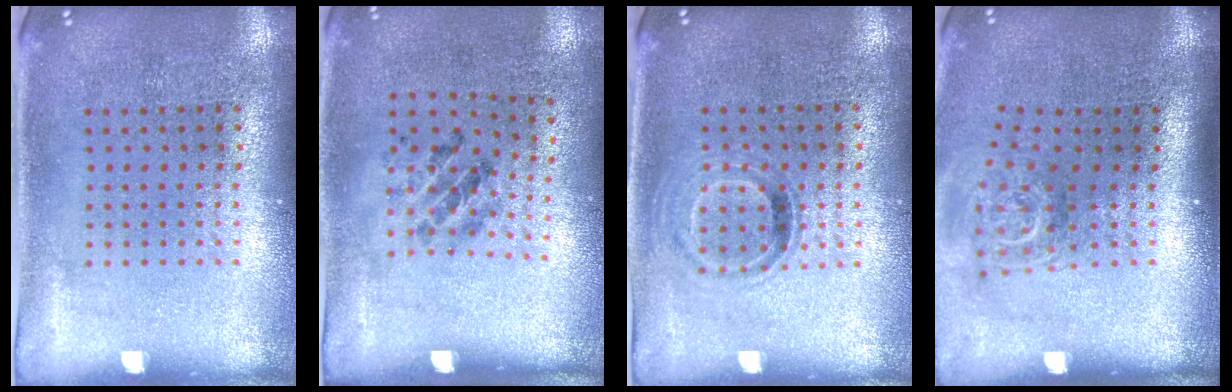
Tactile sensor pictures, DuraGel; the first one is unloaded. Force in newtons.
{"total": 1.4, "press": 0.7, "slide": 1.2}
{"total": 0.8, "press": 0.7, "slide": 0.4}
{"total": 1.9, "press": 1.3, "slide": 1.3}